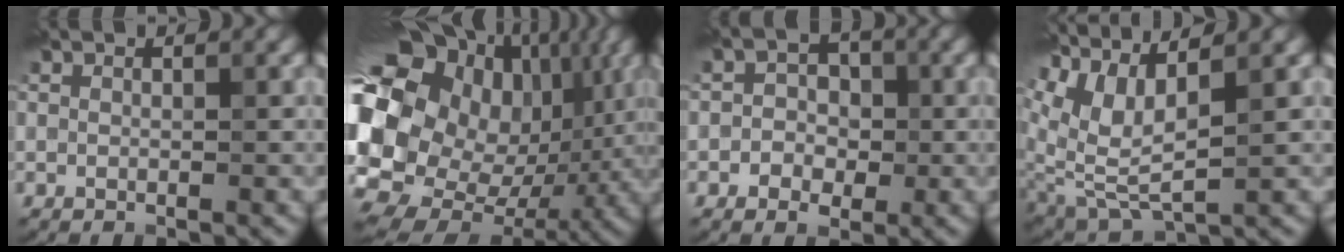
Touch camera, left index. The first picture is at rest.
{"total": 20.1, "force": [1.1, 16.3, 11.6], "torque": [-0.238, 0.015, 0.020]}
{"total": 2.6, "force": [-0.6, 2.1, 1.4], "torque": [-0.001, 0.005, -0.024]}
{"total": 5.3, "force": [3.4, 1.8, 3.7], "torque": [-0.097, -0.006, 0.077]}